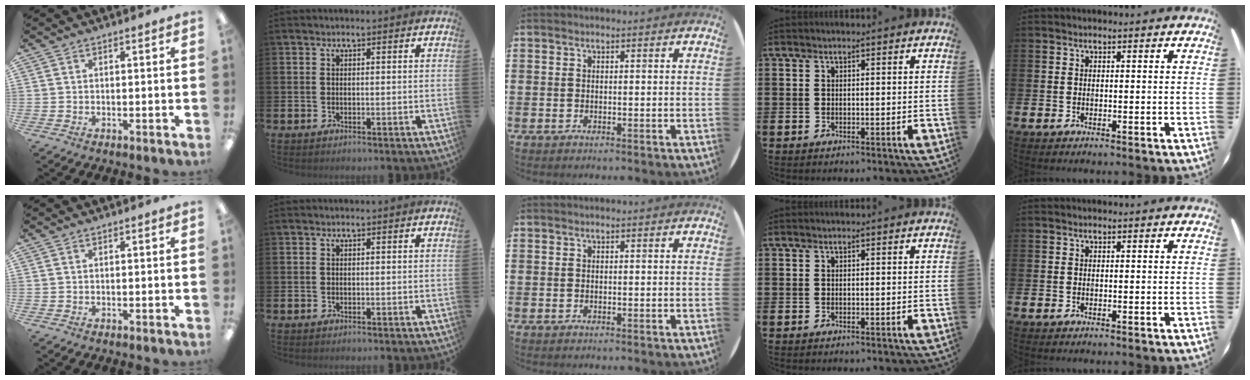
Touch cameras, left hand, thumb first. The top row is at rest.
{}